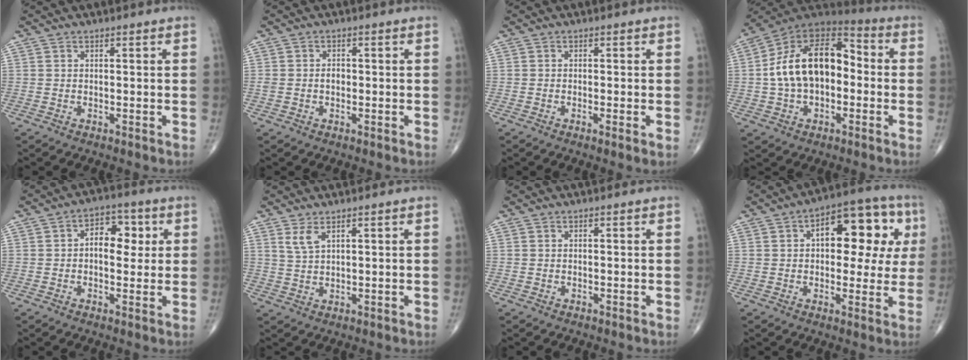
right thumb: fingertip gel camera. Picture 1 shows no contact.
{"total": 2.0, "force": [-0.1, 1.4, 1.3], "torque": [-0.024, 0.007, -0.001]}
{"total": 1.6, "force": [-0.5, 0.1, 1.5], "torque": [-0.033, -0.006, -0.011]}
{"total": 18.5, "force": [-0.4, 11.4, 14.5], "torque": [-0.227, 0.045, -0.016]}
{"total": 7.6, "force": [1.2, 4.8, 5.7], "torque": [-0.046, 0.010, 0.012]}
{"total": 2.8, "force": [1.8, 0.9, 2.0], "torque": [-0.045, -0.008, 0.043]}
{"total": 0.0}
{"total": 16.1, "force": [3.9, 8.6, 13.0], "torque": [-0.124, 0.025, 0.046]}